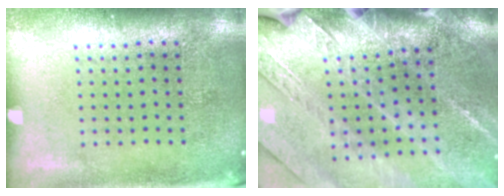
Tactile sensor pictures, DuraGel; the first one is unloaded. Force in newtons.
{"total": 2.8, "press": 2.8, "slide": 0.7}